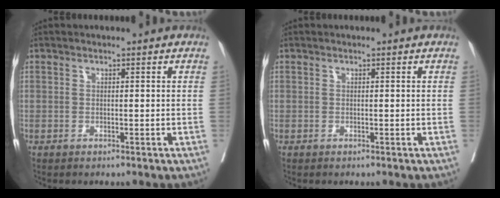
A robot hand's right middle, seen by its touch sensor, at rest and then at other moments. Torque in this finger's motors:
{"motor_torque": [-0.25, -0.18, -0.01, 0.00]}